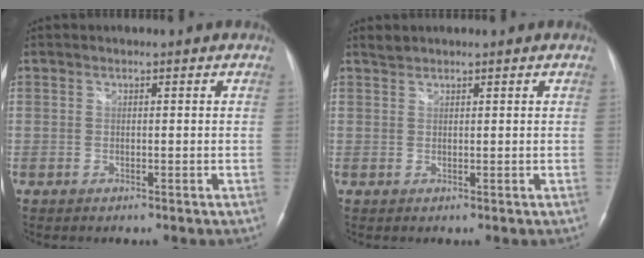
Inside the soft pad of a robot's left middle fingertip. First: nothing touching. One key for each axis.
{"total": 1.0, "fx": 1.0, "fy": 0.1, "fz": 0.0, "tx": -0.005, "ty": 0.004, "tz": 0.022}